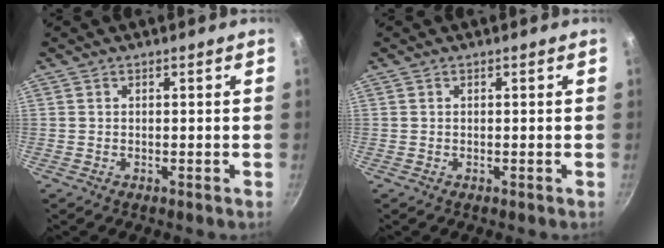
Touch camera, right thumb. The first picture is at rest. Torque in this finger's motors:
{"motor_torque": [-0.04, 0.21, -0.17, 0.16, 0.00]}